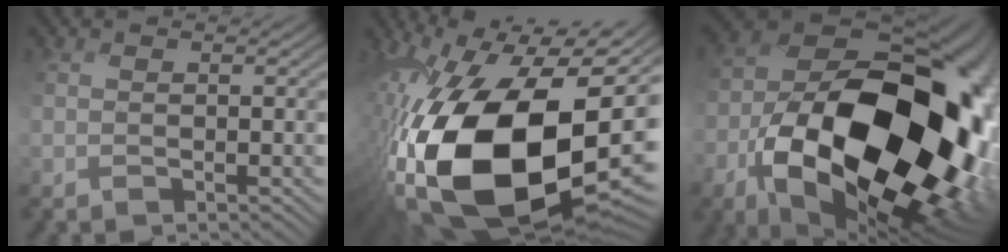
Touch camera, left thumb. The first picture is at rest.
{"total": 22.7, "force": [-3.7, 12.8, 18.3], "torque": [-0.391, -0.053, -0.046]}
{"total": 23.5, "force": [-5.4, 14.6, 17.5], "torque": [-0.341, -0.079, -0.044]}